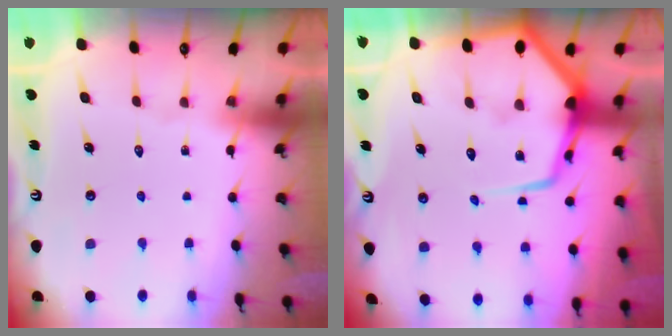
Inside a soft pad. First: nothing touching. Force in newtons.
{"total": 15.5, "press": 15.5, "slide": 1.3}